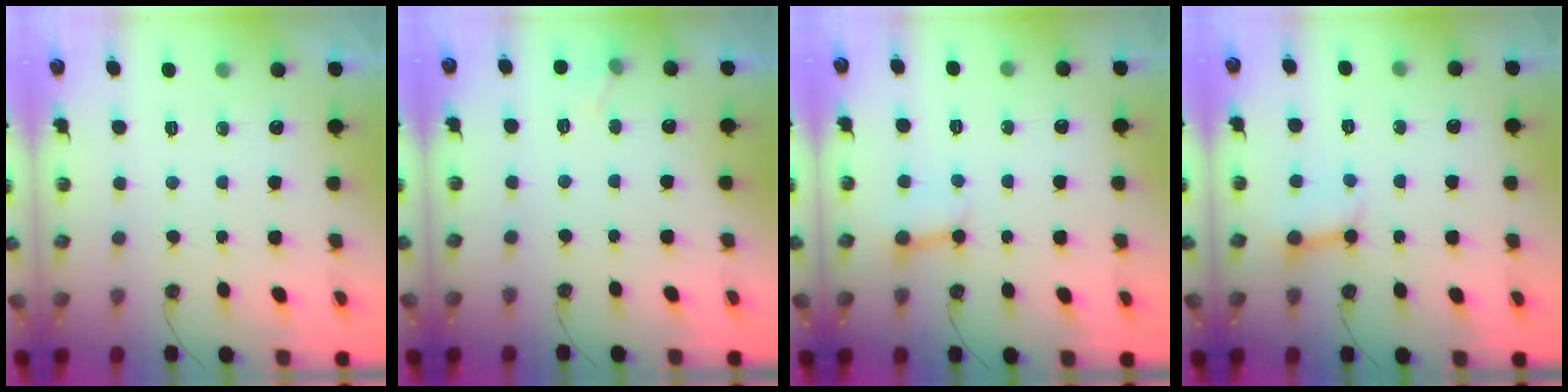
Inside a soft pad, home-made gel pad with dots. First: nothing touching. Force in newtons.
{"total": 4.6, "press": 4.6, "slide": 0.6}
{"total": 2.6, "press": 2.6, "slide": 0.1}
{"total": 3.7, "press": 3.7, "slide": 0.5}